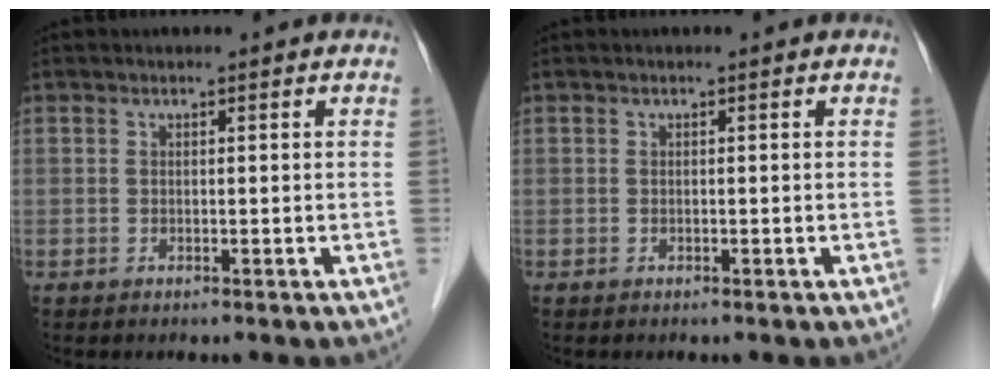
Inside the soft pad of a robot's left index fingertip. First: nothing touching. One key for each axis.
{"total": 0.0}